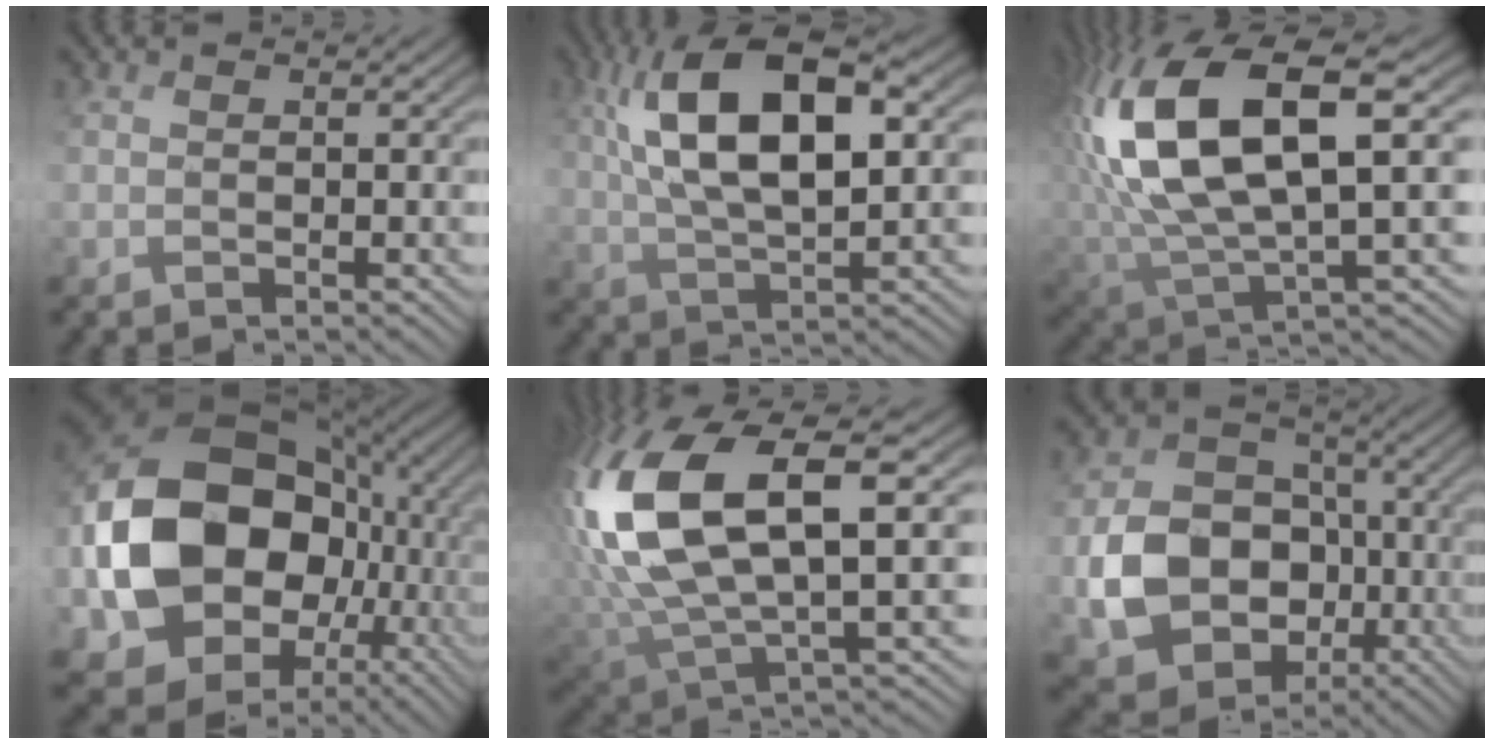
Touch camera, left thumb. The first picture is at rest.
{"total": 13.8, "force": [4.4, 5.5, 11.8], "torque": [-0.224, 0.016, 0.076]}
{"total": 16.0, "force": [4.5, 6.6, 13.9], "torque": [-0.319, 0.007, 0.090]}
{"total": 19.8, "force": [0.1, 16.1, 11.6], "torque": [-0.278, -0.013, 0.013]}
{"total": 15.8, "force": [3.6, 7.2, 13.7], "torque": [-0.342, 0.007, 0.078]}
{"total": 12.5, "force": [-2.6, 10.3, 6.5], "torque": [-0.142, -0.019, -0.047]}